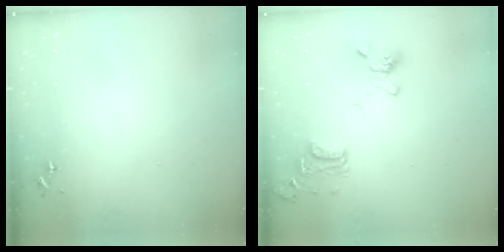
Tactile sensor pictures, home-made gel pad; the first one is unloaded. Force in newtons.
{"total": 15.8, "press": 15.7, "slide": 1.4}